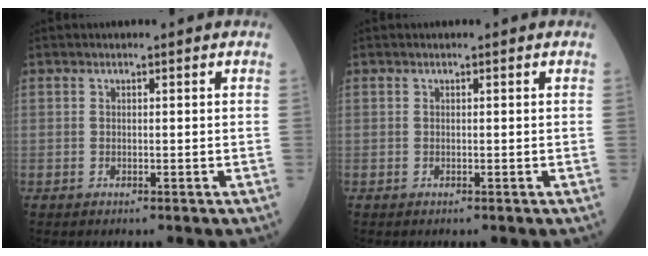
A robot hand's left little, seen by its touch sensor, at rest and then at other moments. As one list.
[{"total": 0.0}]